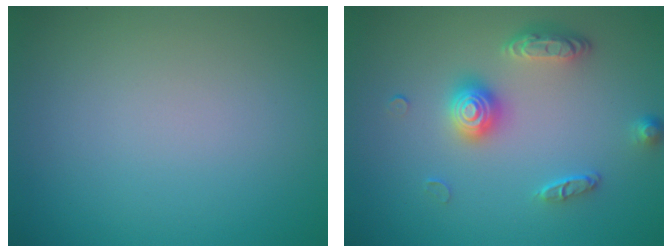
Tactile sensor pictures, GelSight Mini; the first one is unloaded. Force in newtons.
{"total": 3.5, "press": 3.0, "slide": 1.8}